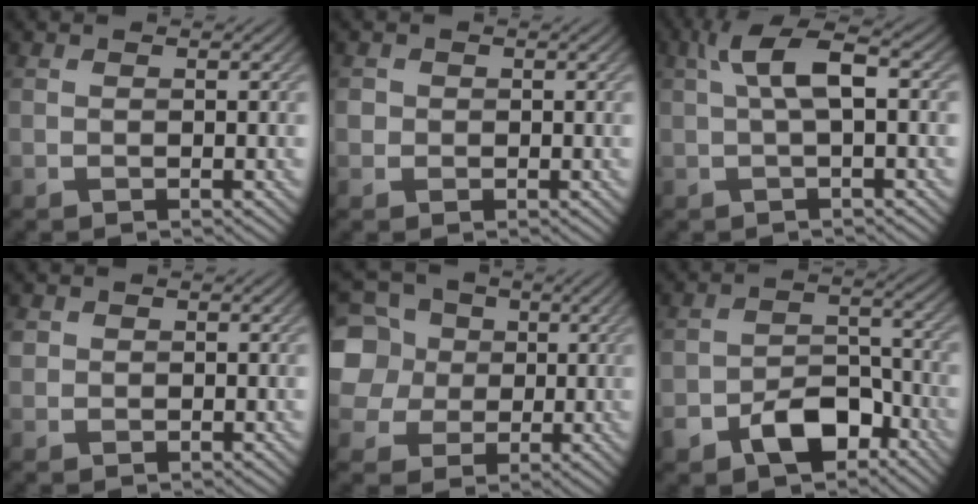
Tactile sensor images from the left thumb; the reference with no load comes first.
{"total": 1.1, "force": [0.0, 1.1, 0.1], "torque": [0.002, -0.003, -0.004]}
{"total": 5.5, "force": [1.0, 1.4, 5.2], "torque": [-0.098, 0.018, 0.016]}
{"total": 0.9, "force": [0.5, 0.8, 0.1], "torque": [-0.003, -0.001, 0.010]}
{"total": 9.8, "force": [1.8, 8.6, 4.3], "torque": [-0.155, 0.025, 0.015]}
{"total": 8.1, "force": [-4.9, 4.6, 4.5], "torque": [-0.076, -0.010, -0.094]}